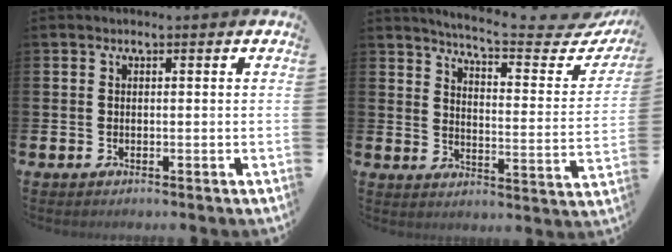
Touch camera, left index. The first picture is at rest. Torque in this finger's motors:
{"motor_torque": [0.86, -1.28, 0.13, 0.01]}